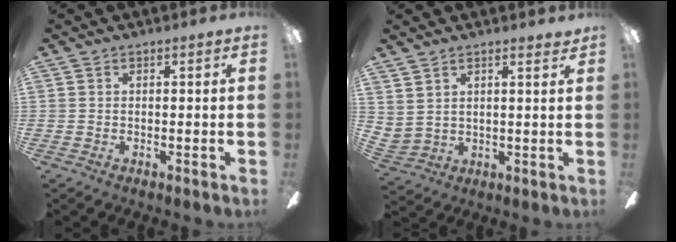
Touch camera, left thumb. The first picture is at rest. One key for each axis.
{"total": 4.3, "fx": 3.9, "fy": 1.7, "fz": 0.8, "tx": -0.020, "ty": -0.018, "tz": 0.074}